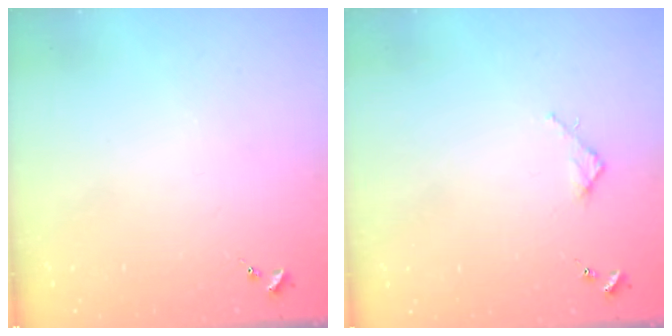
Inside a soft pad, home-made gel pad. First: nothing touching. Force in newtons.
{"total": 2.7, "press": 2.7, "slide": 0.3}